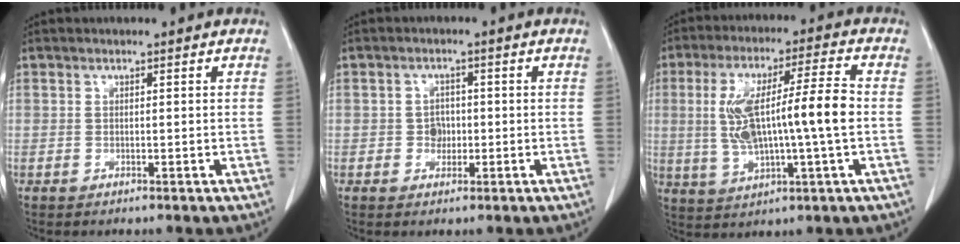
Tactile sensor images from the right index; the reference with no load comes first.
{"total": 2.4, "force": [-0.4, 2.0, 1.2], "torque": [-0.014, 0.006, -0.005]}
{"total": 13.8, "force": [-0.1, 1.7, 13.7], "torque": [-0.262, 0.020, 0.002]}